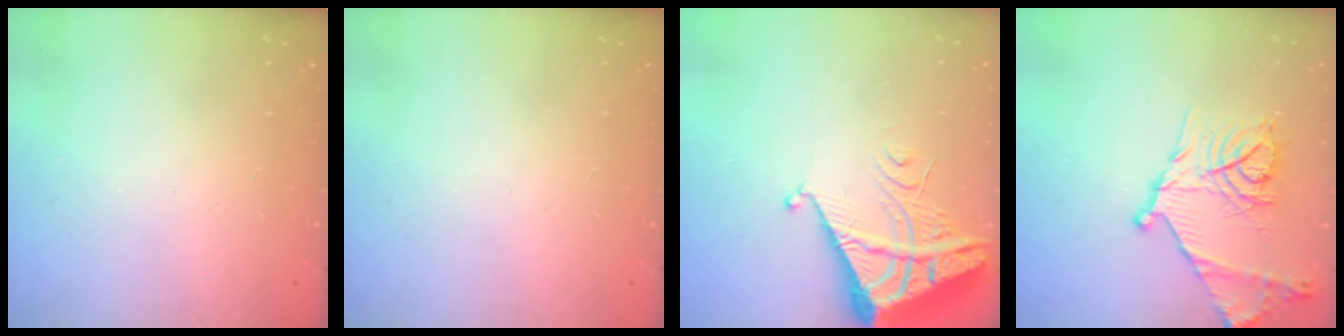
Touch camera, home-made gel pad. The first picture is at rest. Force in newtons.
{"total": 0.0}
{"total": 7.0, "press": 6.9, "slide": 0.7}
{"total": 19.6, "press": 19.6, "slide": 1.5}